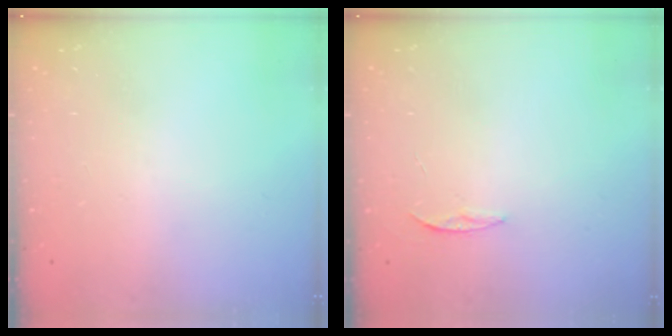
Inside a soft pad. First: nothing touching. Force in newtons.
{"total": 3.4, "press": 3.4, "slide": 0.4}